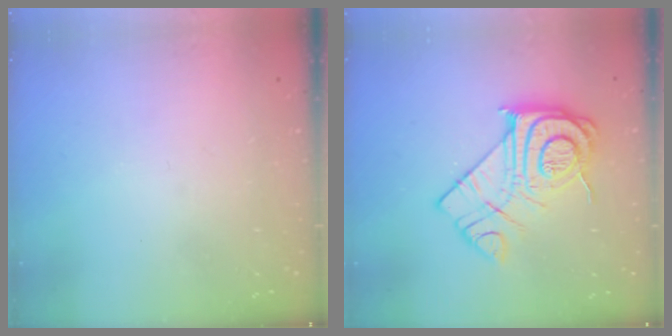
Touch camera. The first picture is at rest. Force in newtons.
{"total": 15.7, "press": 15.6, "slide": 1.4}